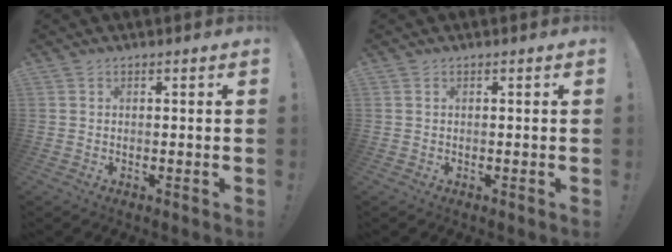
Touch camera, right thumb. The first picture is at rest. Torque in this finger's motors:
{"motor_torque": [0.39, -0.29, -0.23, 0.12, 0.04]}